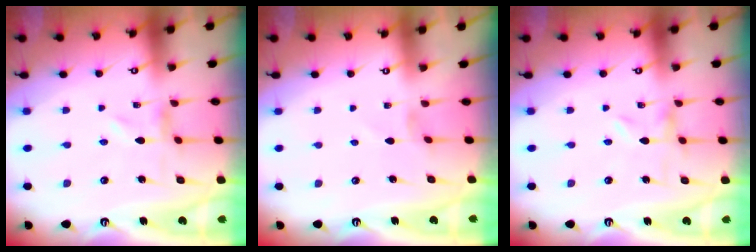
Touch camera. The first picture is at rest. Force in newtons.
{"total": 0.5, "press": 0.4, "slide": 0.3}
{"total": 0.0}